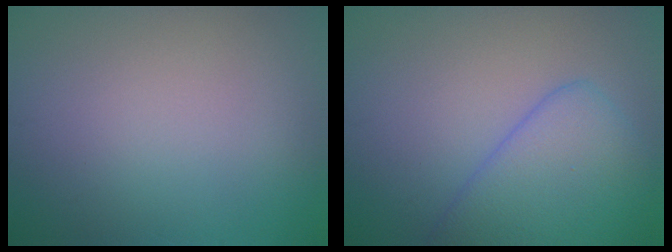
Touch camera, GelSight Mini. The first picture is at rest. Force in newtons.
{"total": 5.5, "press": 5.5, "slide": 0.3}